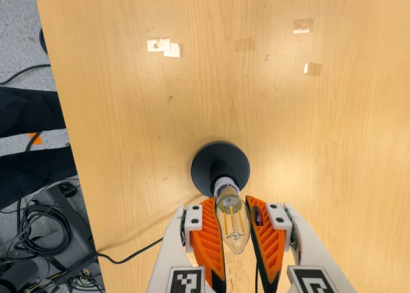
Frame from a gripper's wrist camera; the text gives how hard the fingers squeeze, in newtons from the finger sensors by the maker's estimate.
{"total": 20.9, "left": 23.1, "right": 18.7}